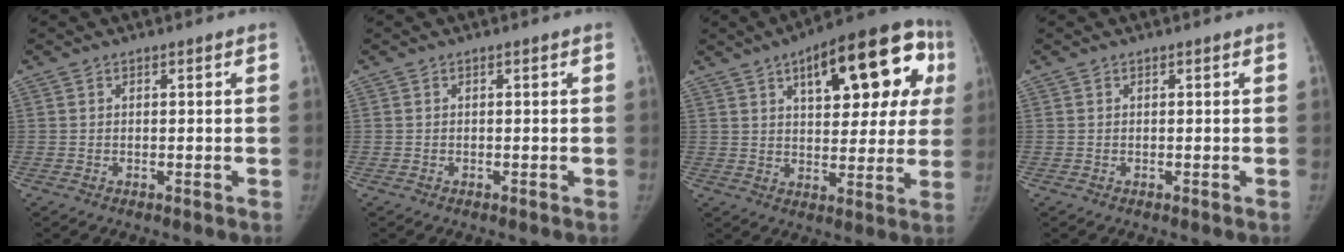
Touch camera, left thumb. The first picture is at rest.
{"total": 0.0}
{"total": 22.2, "force": [8.3, 9.7, 18.2], "torque": [-0.206, 0.017, 0.108]}
{"total": 0.0}